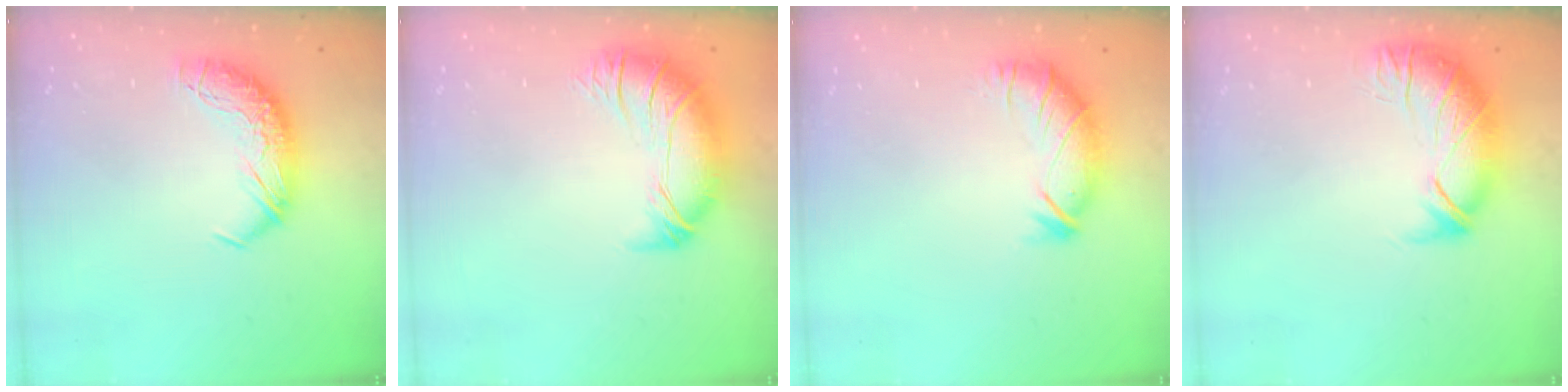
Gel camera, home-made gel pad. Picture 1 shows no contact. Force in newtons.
{"total": 2.6, "press": 0.1, "slide": 2.6}
{"total": 3.0, "press": 2.5, "slide": 1.6}
{"total": 3.0, "press": 1.5, "slide": 2.6}